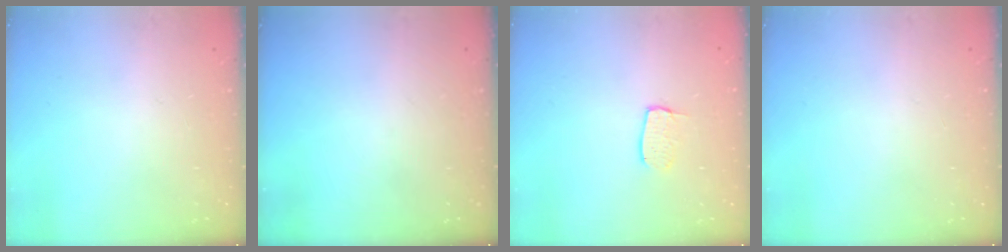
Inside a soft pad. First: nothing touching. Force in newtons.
{"total": 0.0}
{"total": 5.5, "press": 5.5, "slide": 0.2}
{"total": 0.0}